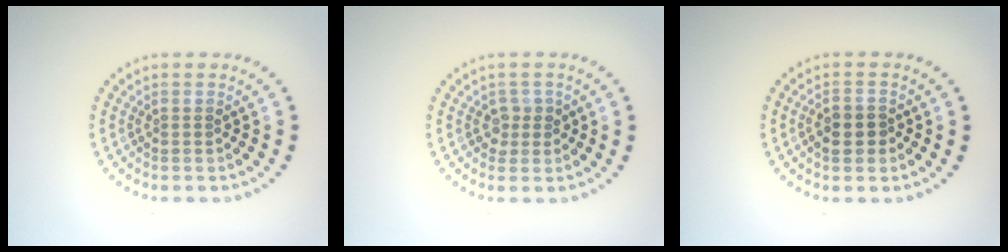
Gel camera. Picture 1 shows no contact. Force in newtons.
{"total": 1.5, "press": 1.3, "slide": 0.7}
{"total": 2.6, "press": 2.4, "slide": 0.7}